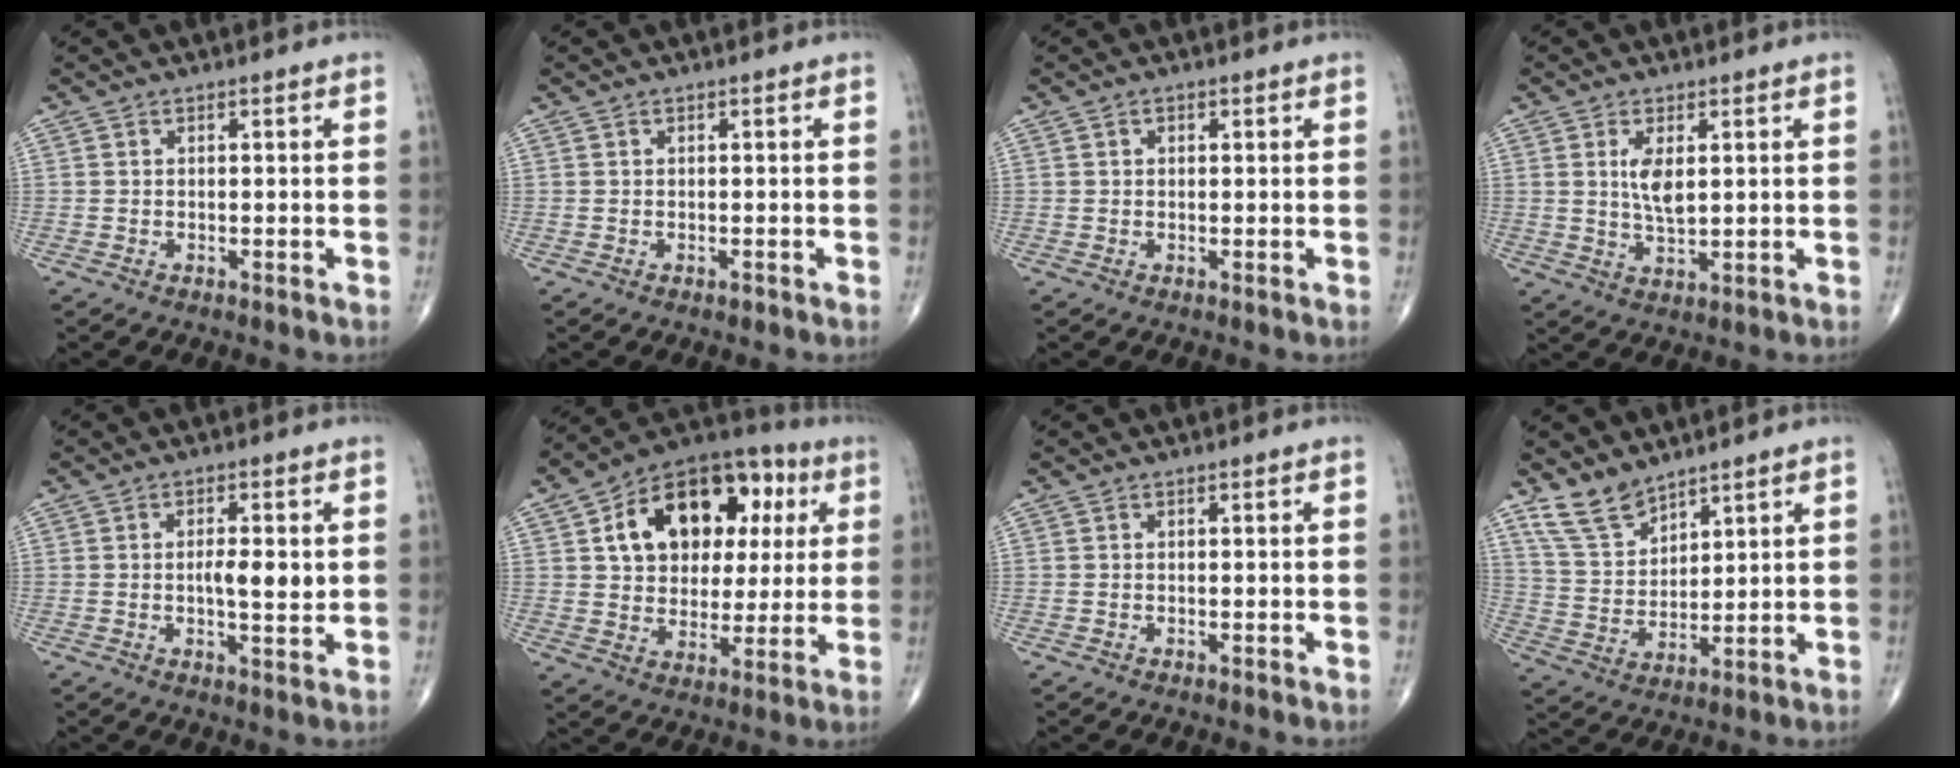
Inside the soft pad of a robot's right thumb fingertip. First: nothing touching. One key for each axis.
{"total": 0.5, "fx": -0.2, "fy": 0.4, "fz": 0.4, "tx": -0.002, "ty": 0.000, "tz": -0.004}
{"total": 0.9, "fx": 0.4, "fy": 0.7, "fz": 0.5, "tx": -0.002, "ty": 0.000, "tz": 0.004}
{"total": 5.2, "fx": 1.3, "fy": 2.2, "fz": 4.5, "tx": -0.079, "ty": -0.018, "tz": 0.028}
{"total": 5.7, "fx": 0.3, "fy": 1.9, "fz": 5.4, "tx": -0.084, "ty": -0.006, "tz": 0.004}
{"total": 21.1, "fx": 6.1, "fy": 14.2, "fz": 14.4, "tx": -0.177, "ty": 0.016, "tz": 0.093}
{"total": 0.0}
{"total": 8.0, "fx": 6.5, "fy": 3.6, "fz": 2.9, "tx": -0.044, "ty": -0.037, "tz": 0.142}